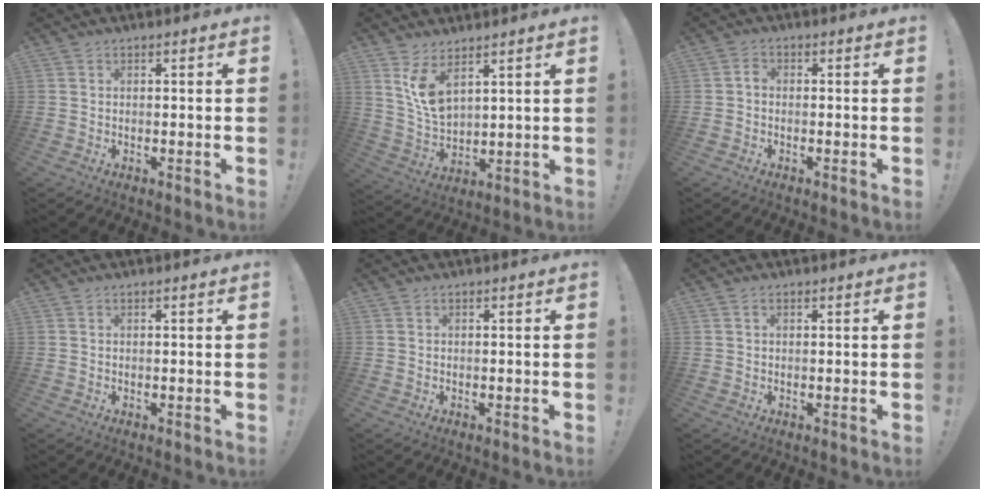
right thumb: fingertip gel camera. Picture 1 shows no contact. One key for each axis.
{"total": 8.7, "fx": 6.1, "fy": 3.6, "fz": 5.2, "tx": -0.103, "ty": -0.040, "tz": 0.114}
{"total": 1.7, "fx": -0.8, "fy": 1.0, "fz": 1.0, "tx": -0.019, "ty": 0.008, "tz": -0.016}
{"total": 0.0}
{"total": 0.0}
{"total": 0.7, "fx": 0.3, "fy": 0.5, "fz": 0.5, "tx": -0.003, "ty": -0.001, "tz": 0.005}